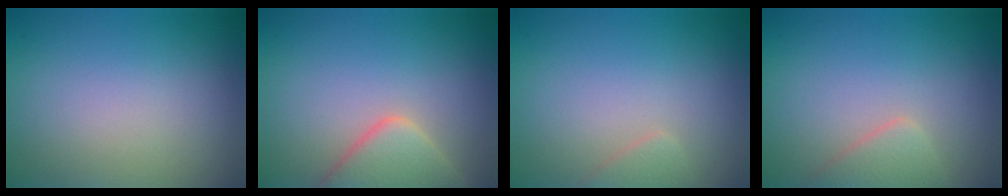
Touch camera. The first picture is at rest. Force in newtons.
{"total": 4.5, "press": 4.5, "slide": 0.3}
{"total": 1.1, "press": 1.1, "slide": 0.1}
{"total": 2.1, "press": 2.1, "slide": 0.2}